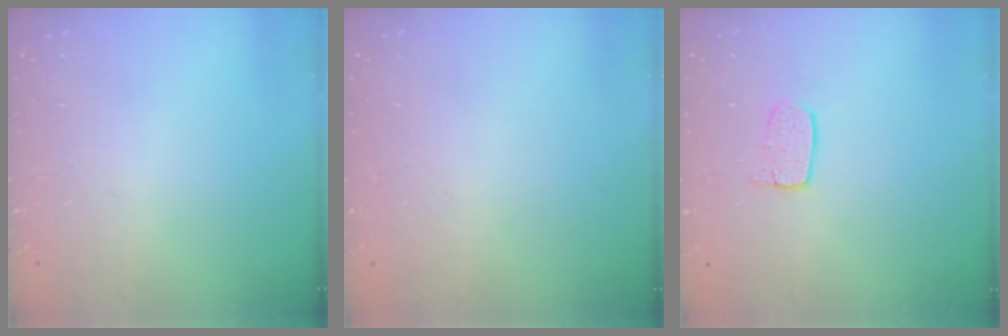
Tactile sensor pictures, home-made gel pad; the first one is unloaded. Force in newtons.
{"total": 0.0}
{"total": 5.6, "press": 5.6, "slide": 0.4}